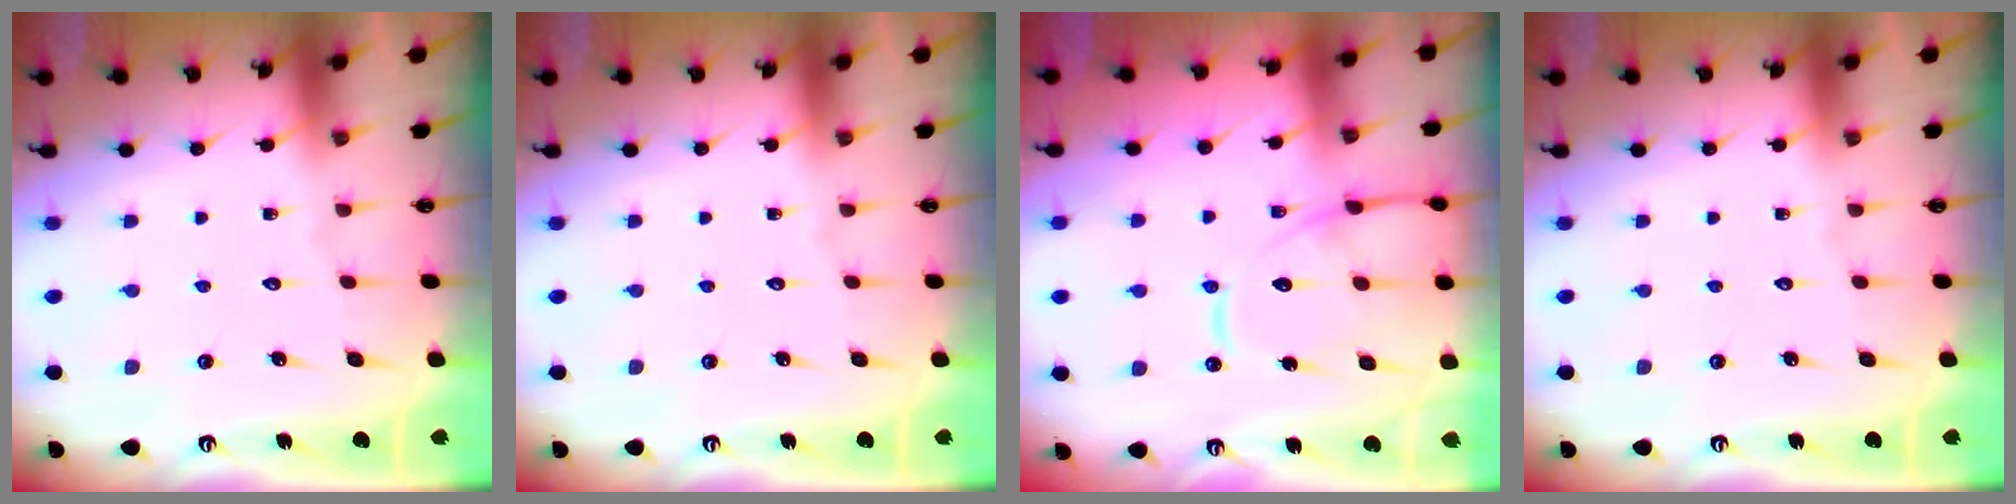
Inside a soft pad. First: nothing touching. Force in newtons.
{"total": 0.0}
{"total": 12.6, "press": 12.6, "slide": 1.2}
{"total": 0.0}